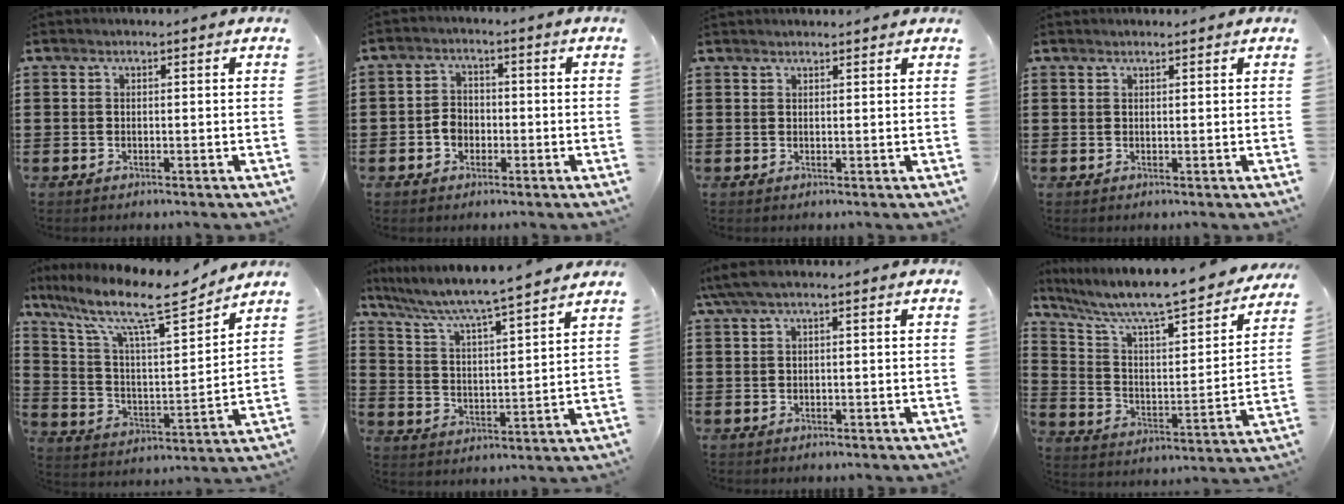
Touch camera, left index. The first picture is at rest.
{"total": 3.2, "force": [-1.1, 2.6, 1.6], "torque": [-0.034, 0.006, -0.024]}
{"total": 1.2, "force": [1.2, 0.2, 0.2], "torque": [-0.005, 0.001, 0.024]}
{"total": 0.7, "force": [0.7, 0.1, 0.2], "torque": [-0.006, 0.000, 0.013]}
{"total": 12.9, "force": [9.7, 2.6, 8.2], "torque": [-0.186, -0.053, 0.161]}
{"total": 4.9, "force": [4.4, -0.7, 2.1], "torque": [-0.064, -0.041, 0.064]}
{"total": 2.4, "force": [0.2, 0.4, 2.4], "torque": [-0.049, -0.004, 0.001]}
{"total": 8.7, "force": [7.6, 0.9, 4.0], "torque": [-0.104, -0.066, 0.123]}